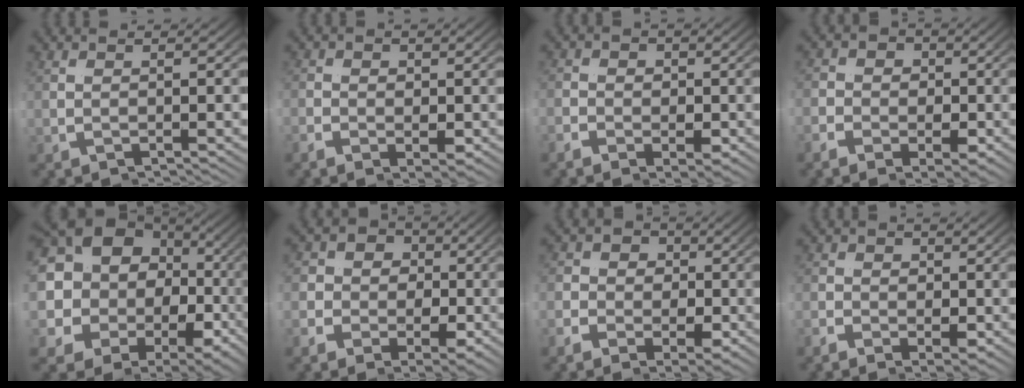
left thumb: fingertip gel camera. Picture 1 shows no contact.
{"total": 0.7, "force": [0.6, -0.2, -0.3], "torque": [-0.003, 0.015, -0.006]}
{"total": 1.3, "force": [0.5, 1.2, 0.4], "torque": [-0.006, 0.013, -0.011]}
{"total": 5.0, "force": [1.1, 4.1, 2.7], "torque": [-0.040, 0.019, -0.008]}
{"total": 16.2, "force": [1.0, 12.0, 10.8], "torque": [-0.210, -0.019, 0.005]}
{"total": 10.4, "force": [2.4, 8.0, 6.3], "torque": [-0.106, 0.034, 0.006]}
{"total": 7.0, "force": [1.6, 5.5, 4.1], "torque": [-0.064, 0.026, -0.004]}
{"total": 0.7, "force": [0.4, 0.5, 0.0], "torque": [0.000, 0.015, -0.012]}